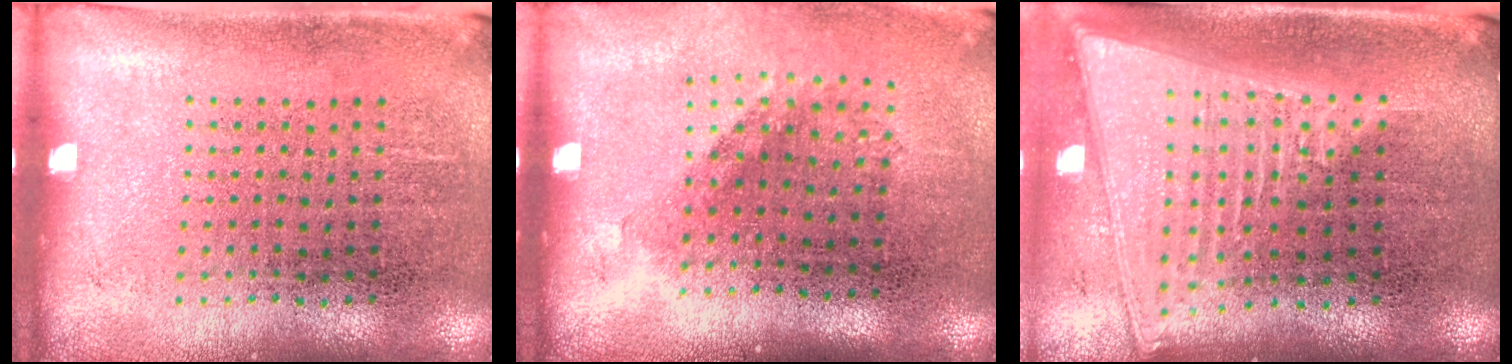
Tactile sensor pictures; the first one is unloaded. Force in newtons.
{"total": 1.2, "press": 0.9, "slide": 0.8}
{"total": 2.1, "press": 1.8, "slide": 1.1}